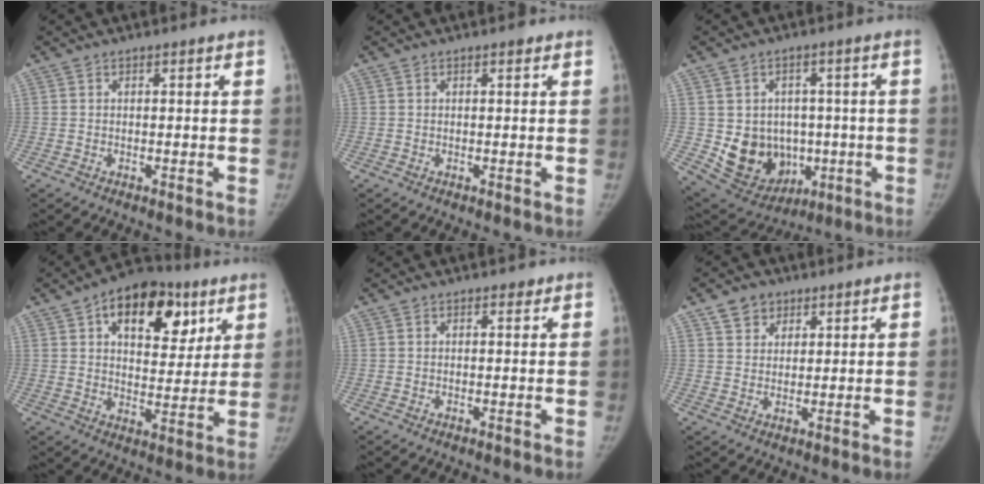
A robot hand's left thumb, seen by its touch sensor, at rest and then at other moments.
{"total": 0.8, "force": [0.5, 0.4, 0.5], "torque": [-0.005, -0.001, 0.004]}
{"total": 13.6, "force": [-1.6, 11.4, 7.3], "torque": [-0.080, 0.006, 0.005]}
{"total": 18.2, "force": [8.3, 10.5, 12.2], "torque": [-0.127, -0.013, 0.123]}
{"total": 0.8, "force": [0.5, 0.5, 0.3], "torque": [0.003, -0.002, 0.003]}
{"total": 4.9, "force": [2.9, 3.6, 1.4], "torque": [-0.004, -0.015, 0.052]}